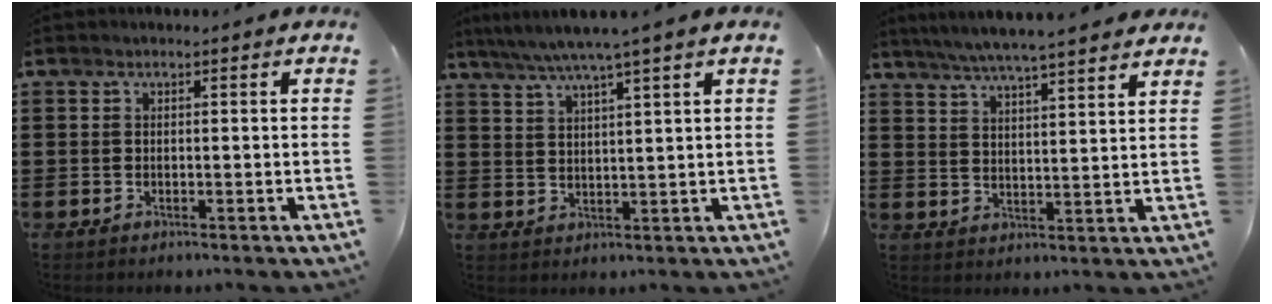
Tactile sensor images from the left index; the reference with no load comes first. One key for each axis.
{"total": 4.6, "fx": 3.5, "fy": -0.8, "fz": 2.8, "tx": -0.063, "ty": -0.013, "tz": 0.059}
{"total": 5.3, "fx": 5.0, "fy": -0.3, "fz": 1.8, "tx": -0.053, "ty": -0.021, "tz": 0.088}